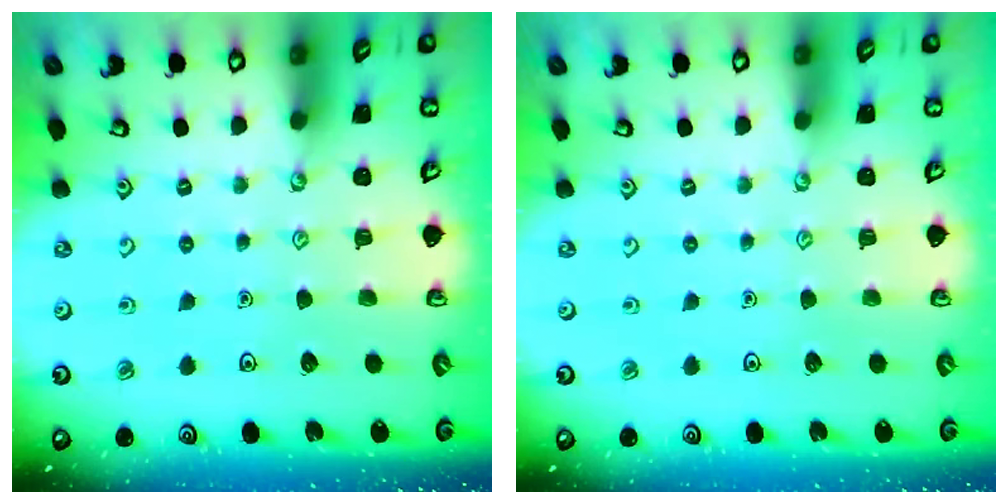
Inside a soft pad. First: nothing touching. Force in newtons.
{"total": 0.0}